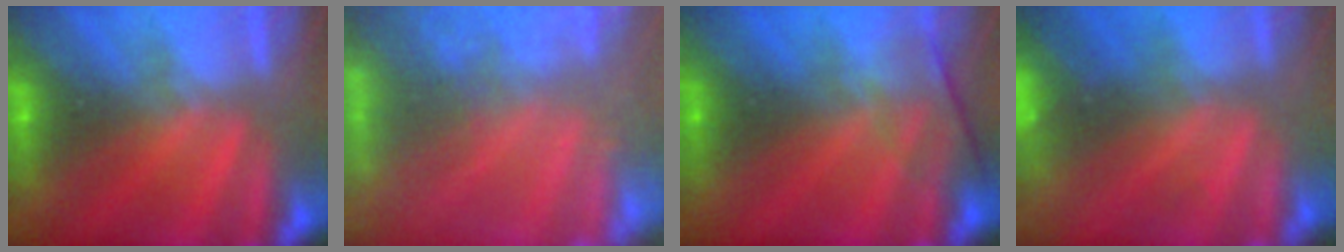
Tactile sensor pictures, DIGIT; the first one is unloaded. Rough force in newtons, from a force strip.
{"total": 7.0}
{"total": 2.3}
{"total": 4.9}